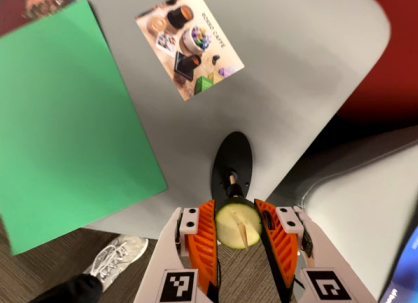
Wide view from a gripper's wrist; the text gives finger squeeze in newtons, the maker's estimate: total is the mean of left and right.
{"total": 11.4, "left": 11.4, "right": 11.3}